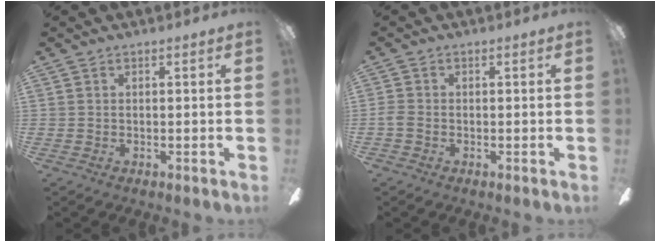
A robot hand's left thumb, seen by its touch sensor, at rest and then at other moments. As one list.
[{"total": 1.7, "force": [-0.8, 0.9, 1.1], "torque": [-0.019, 0.003, -0.013]}]